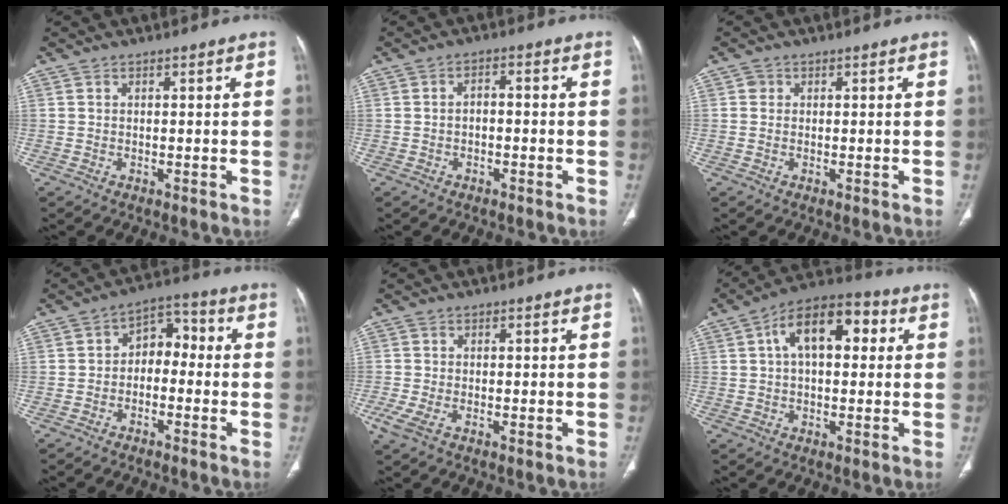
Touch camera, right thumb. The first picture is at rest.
{"total": 2.1, "force": [-0.6, 1.3, 1.6], "torque": [-0.022, 0.014, -0.014]}
{"total": 0.9, "force": [0.2, 0.9, 0.2], "torque": [0.004, 0.002, 0.002]}
{"total": 6.7, "force": [-1.0, 4.8, 4.6], "torque": [-0.042, 0.040, -0.033]}
{"total": 3.0, "force": [-1.3, 1.1, 2.5], "torque": [-0.074, -0.007, -0.031]}
{"total": 13.4, "force": [3.4, 7.4, 10.7], "torque": [-0.153, 0.031, 0.047]}